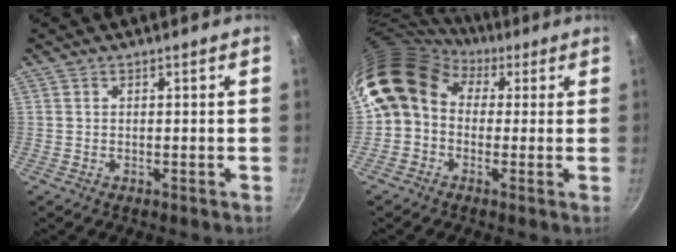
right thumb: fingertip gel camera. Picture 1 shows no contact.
{"total": 11.7, "force": [2.0, 9.2, 6.9], "torque": [-0.111, 0.025, 0.009]}